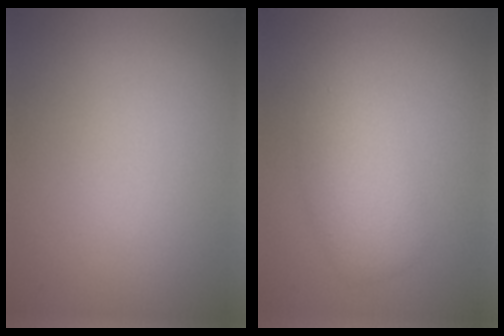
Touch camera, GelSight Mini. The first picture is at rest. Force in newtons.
{"total": 3.4, "press": 3.4, "slide": 0.2}